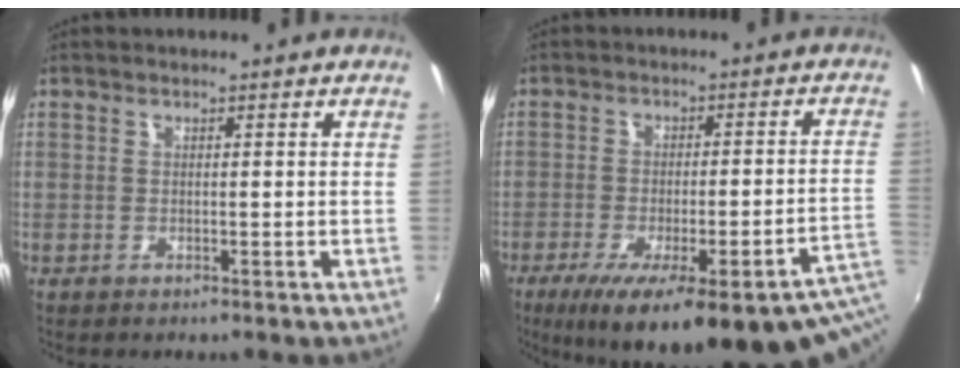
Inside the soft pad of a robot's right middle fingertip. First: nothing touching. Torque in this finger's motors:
{"motor_torque": [1.13, -1.01, 0.43, 0.21]}